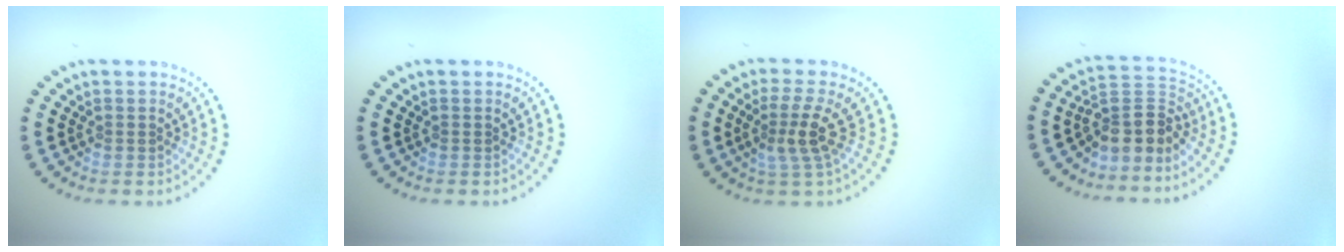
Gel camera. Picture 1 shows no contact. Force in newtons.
{"total": 0.0}
{"total": 2.9, "press": 2.4, "slide": 1.7}
{"total": 3.8, "press": 2.8, "slide": 2.5}